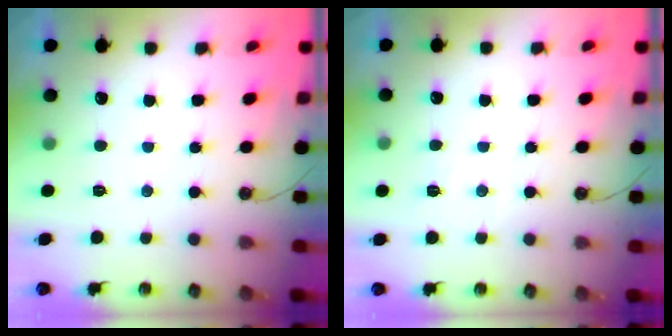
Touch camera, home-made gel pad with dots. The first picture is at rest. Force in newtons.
{"total": 4.4, "press": 4.4, "slide": 0.6}